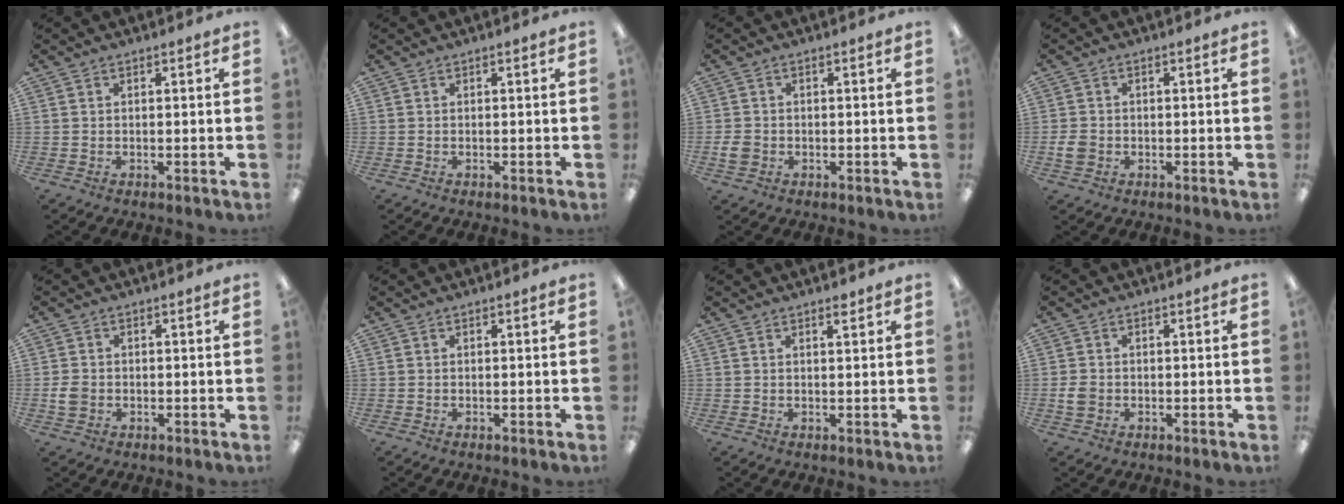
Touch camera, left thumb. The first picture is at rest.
{"total": 0.0}
{"total": 3.1, "force": [-0.7, 2.5, 1.6], "torque": [-0.033, 0.005, -0.014]}
{"total": 3.5, "force": [-0.7, 2.9, 1.8], "torque": [-0.029, 0.002, -0.015]}
{"total": 3.5, "force": [-0.6, 2.8, 1.9], "torque": [-0.032, 0.000, -0.013]}
{"total": 0.0}
{"total": 1.4, "force": [1.2, 0.2, 0.6], "torque": [-0.006, -0.004, 0.020]}
{"total": 3.1, "force": [-0.5, 2.5, 1.8], "torque": [-0.022, 0.004, -0.010]}